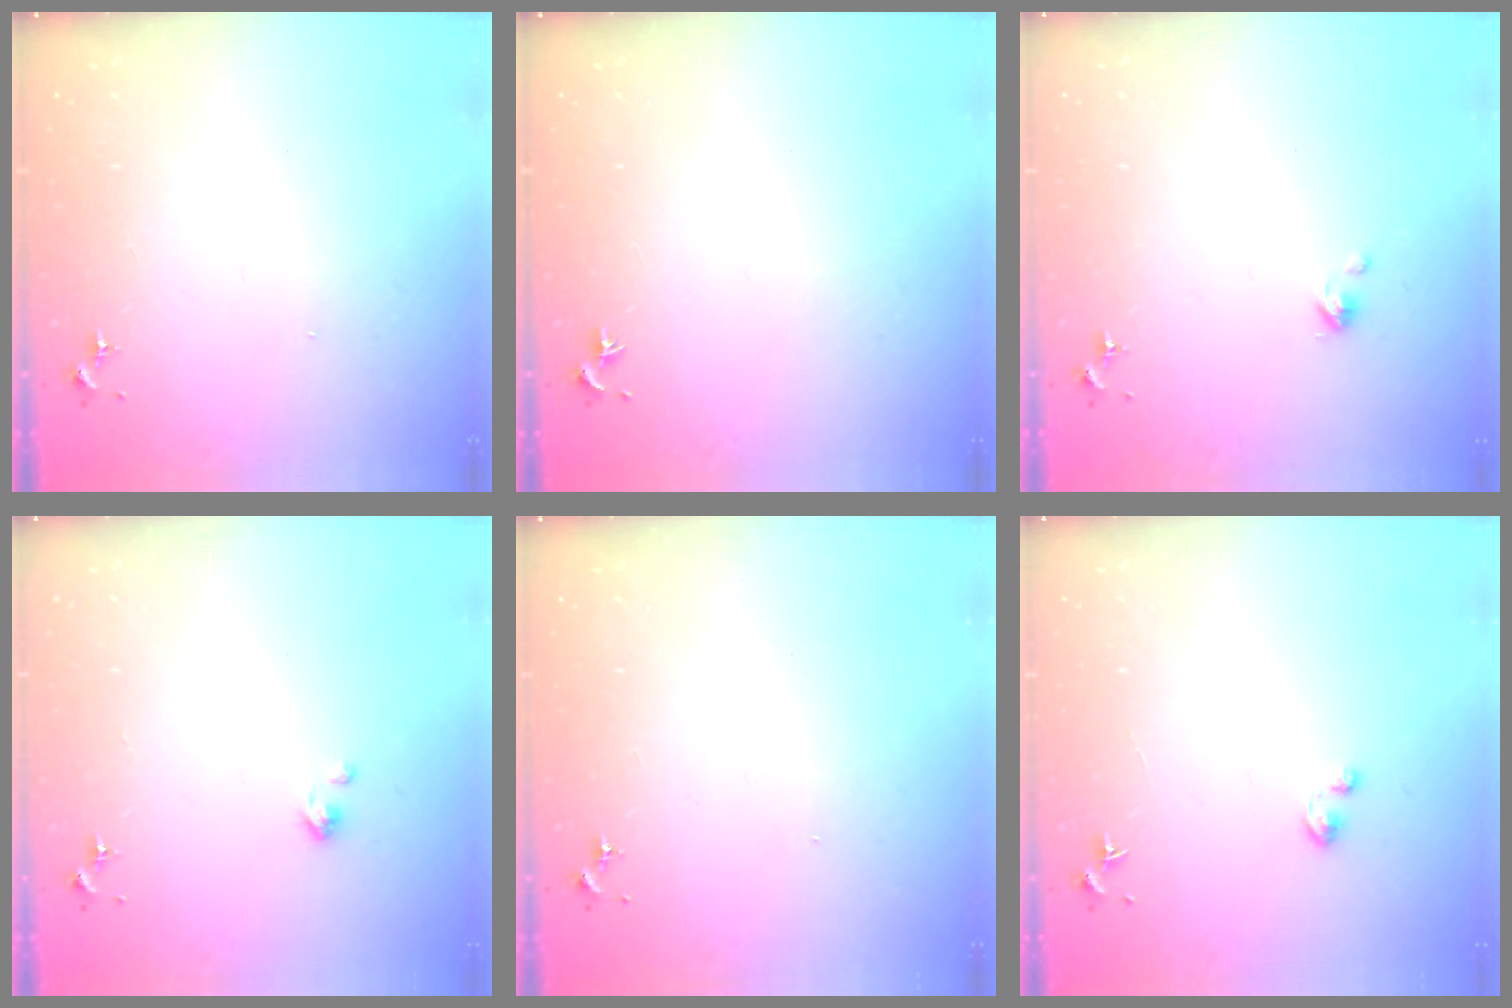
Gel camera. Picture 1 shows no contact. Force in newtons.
{"total": 0.0}
{"total": 3.2, "press": 3.2, "slide": 0.3}
{"total": 3.0, "press": 3.0, "slide": 0.3}
{"total": 0.0}
{"total": 1.9, "press": 1.9, "slide": 0.2}